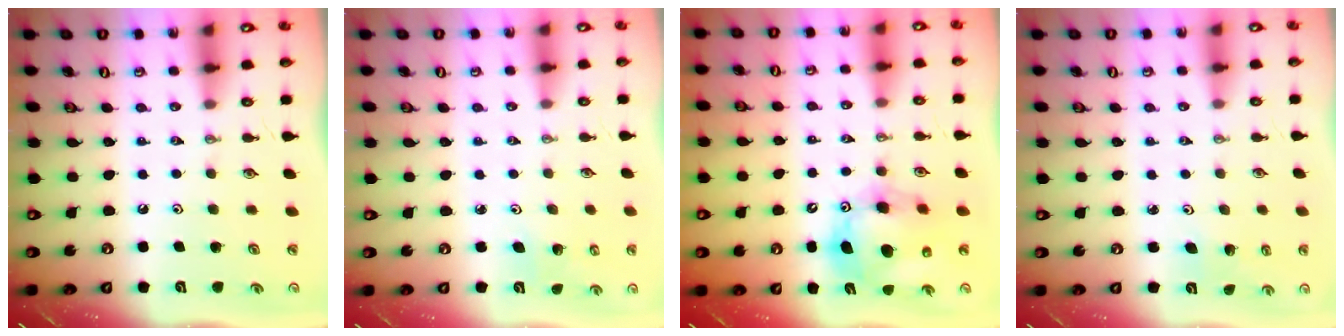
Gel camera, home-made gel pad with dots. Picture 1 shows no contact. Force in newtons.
{"total": 3.3, "press": 3.3, "slide": 0.3}
{"total": 14.5, "press": 14.3, "slide": 2.5}
{"total": 2.6, "press": 2.5, "slide": 0.9}